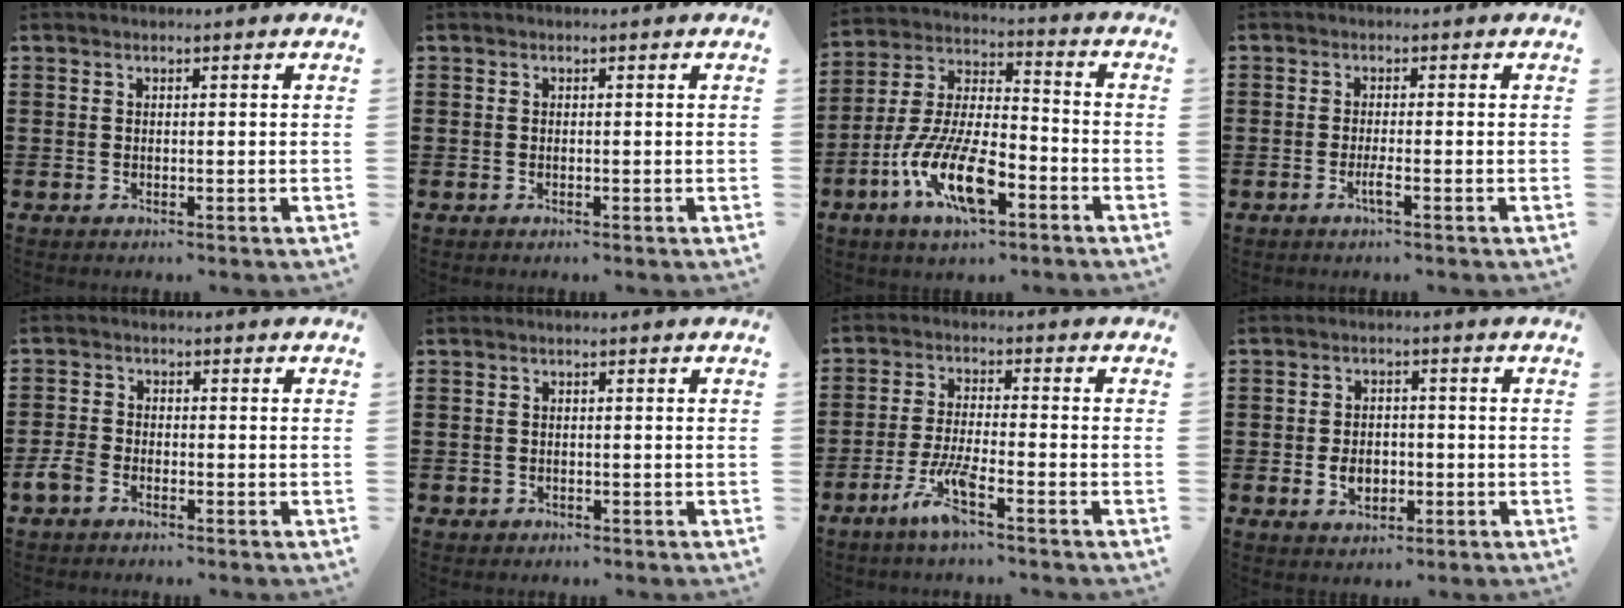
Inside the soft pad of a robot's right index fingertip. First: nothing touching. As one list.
[{"total": 0.0}, {"total": 13.1, "force": [-6.7, 4.4, 10.4], "torque": [-0.233, -0.005, -0.129]}, {"total": 2.1, "force": [-1.1, 0.0, 1.9], "torque": [-0.046, -0.008, -0.023]}, {"total": 2.8, "force": [-2.0, 1.4, 1.4], "torque": [-0.048, -0.002, -0.045]}, {"total": 0.7, "force": [-0.5, 0.5, 0.1], "torque": [-0.004, 0.001, -0.011]}, {"total": 6.4, "force": [-4.0, 0.6, 4.9], "torque": [-0.114, -0.013, -0.077]}, {"total": 3.9, "force": [-1.0, 2.7, 2.6], "torque": [-0.047, -0.001, -0.019]}]